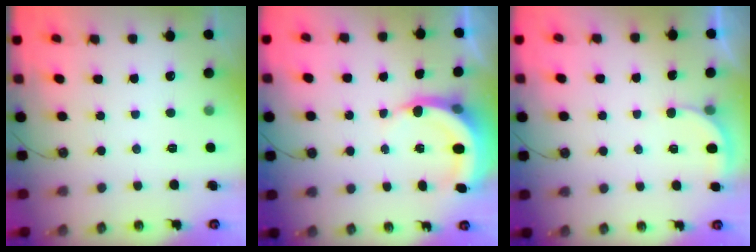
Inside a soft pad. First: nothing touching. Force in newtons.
{"total": 5.9, "press": 5.9, "slide": 0.4}
{"total": 2.0, "press": 2.0, "slide": 0.1}